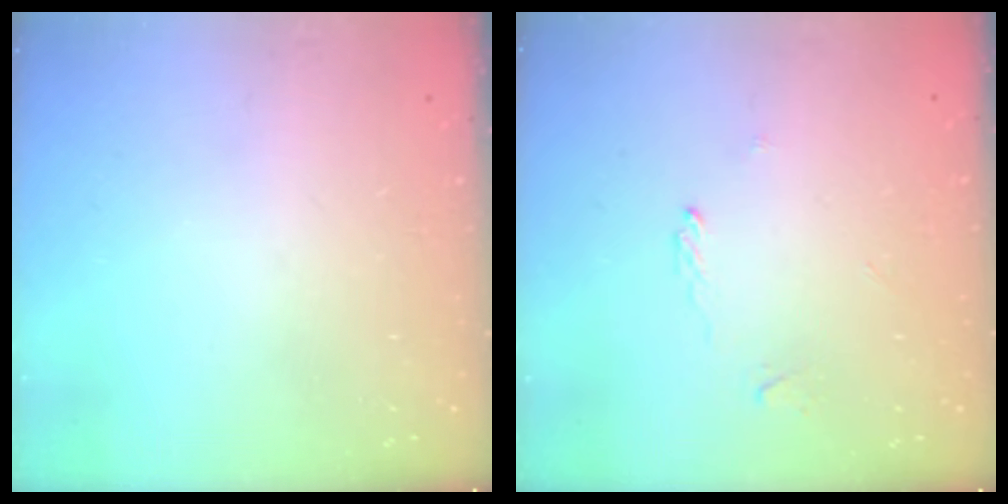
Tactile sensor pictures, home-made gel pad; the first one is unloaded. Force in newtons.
{"total": 1.7, "press": 1.7, "slide": 0.3}